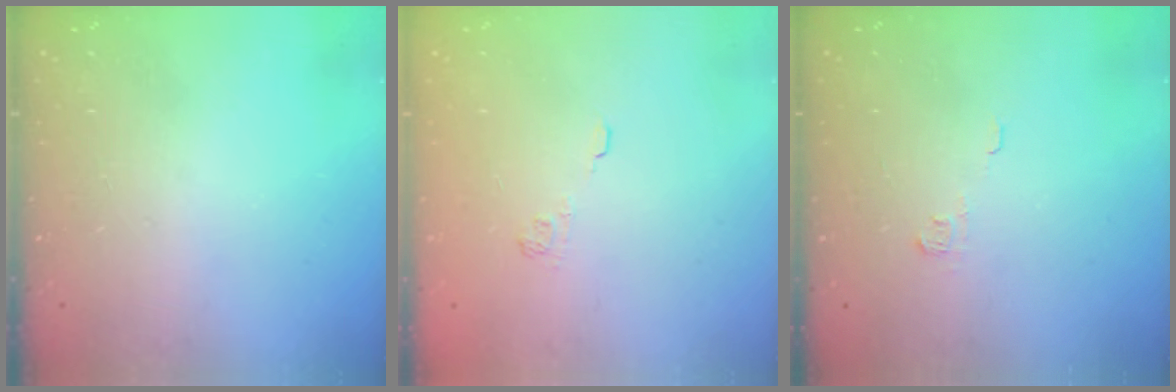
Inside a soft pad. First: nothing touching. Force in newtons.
{"total": 2.2, "press": 1.8, "slide": 1.3}
{"total": 2.8, "press": 2.8, "slide": 0.4}